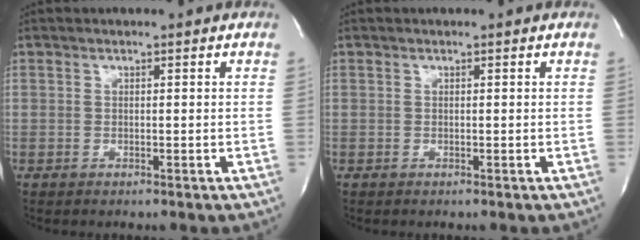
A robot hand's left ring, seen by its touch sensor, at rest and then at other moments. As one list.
[{"total": 0.0}]